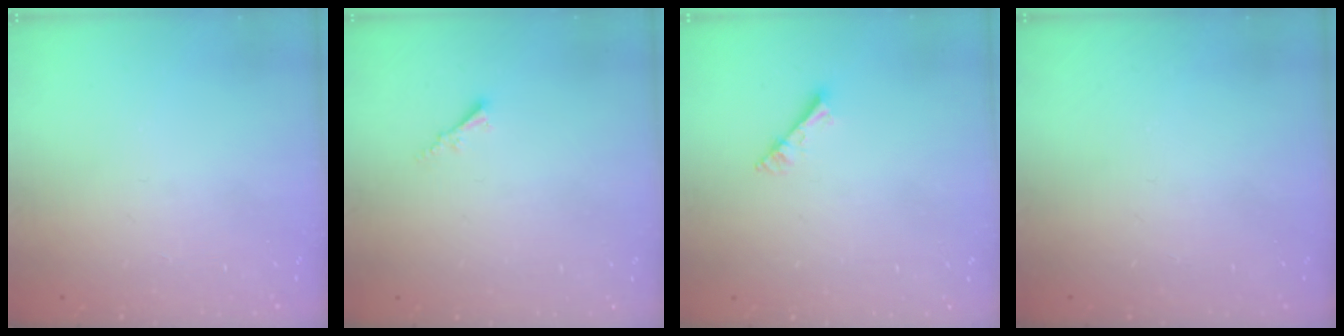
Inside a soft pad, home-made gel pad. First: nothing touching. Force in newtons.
{"total": 1.8, "press": 1.7, "slide": 0.3}
{"total": 3.0, "press": 3.0, "slide": 0.3}
{"total": 0.0}